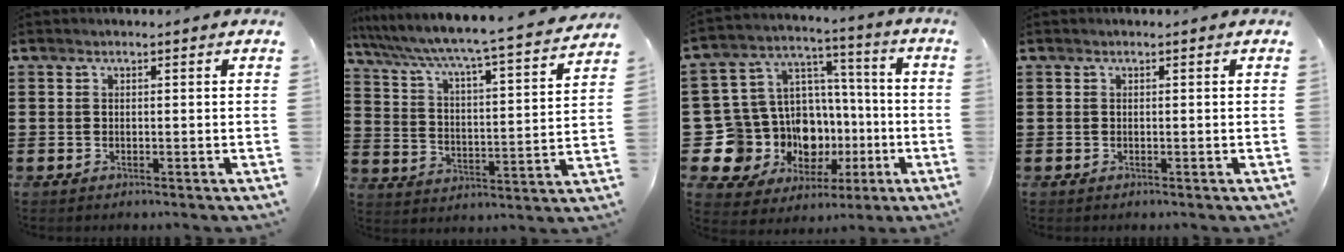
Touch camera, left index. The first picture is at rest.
{"total": 4.5, "force": [4.0, -0.7, 1.9], "torque": [-0.062, -0.048, 0.053]}
{"total": 14.2, "force": [-4.9, 12.5, 4.5], "torque": [-0.142, -0.021, -0.052]}
{"total": 0.0}